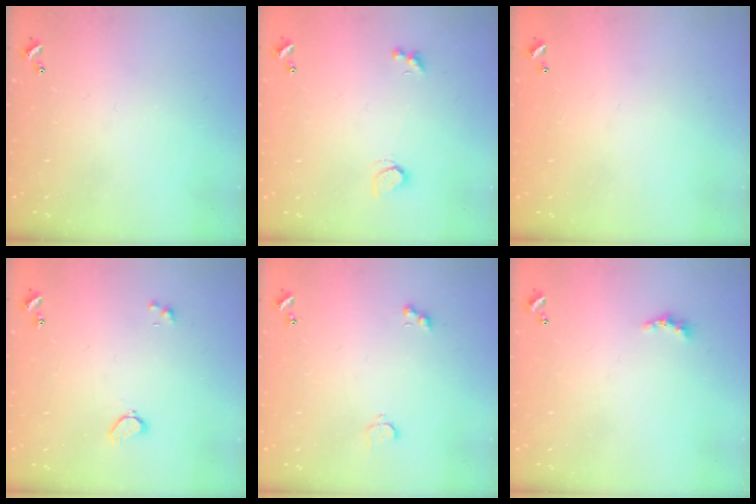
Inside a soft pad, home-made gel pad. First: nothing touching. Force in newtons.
{"total": 1.3, "press": 1.2, "slide": 0.5}
{"total": 2.7, "press": 2.7, "slide": 0.1}
{"total": 2.8, "press": 2.7, "slide": 0.6}
{"total": 2.8, "press": 2.8, "slide": 0.6}
{"total": 3.2, "press": 3.1, "slide": 0.7}